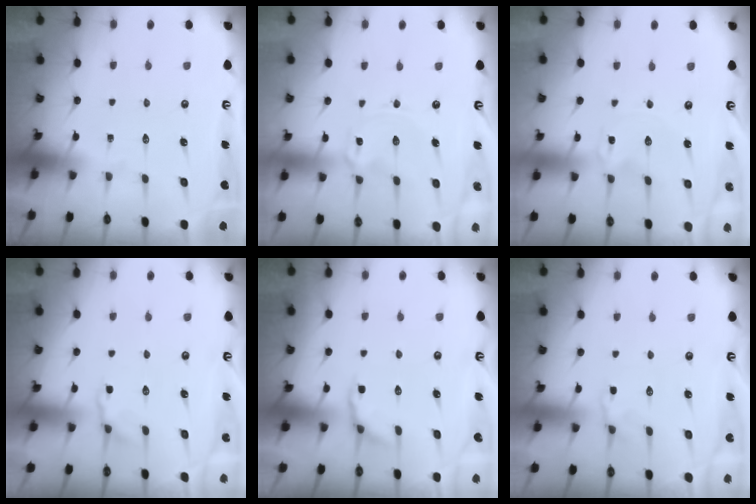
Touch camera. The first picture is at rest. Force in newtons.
{"total": 2.0, "press": 2.0, "slide": 0.1}
{"total": 0.0}
{"total": 2.5, "press": 1.9, "slide": 1.6}
{"total": 2.6, "press": 1.4, "slide": 2.2}
{"total": 3.0, "press": 2.5, "slide": 1.6}